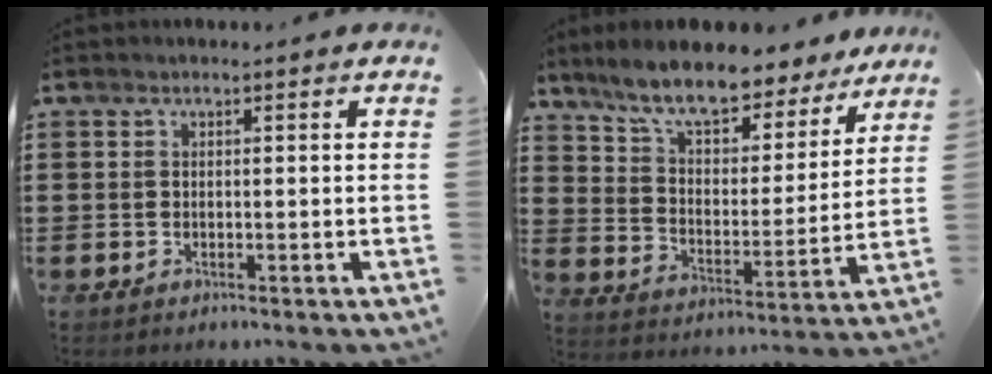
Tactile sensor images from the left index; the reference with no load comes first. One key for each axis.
{"total": 9.7, "fx": 8.4, "fy": 2.0, "fz": 4.5, "tx": -0.114, "ty": -0.046, "tz": 0.146}